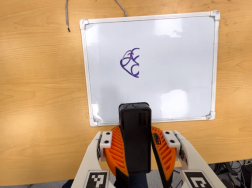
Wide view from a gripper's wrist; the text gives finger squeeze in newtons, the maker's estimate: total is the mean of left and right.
{"total": 10.3, "left": 10.2, "right": 10.5}